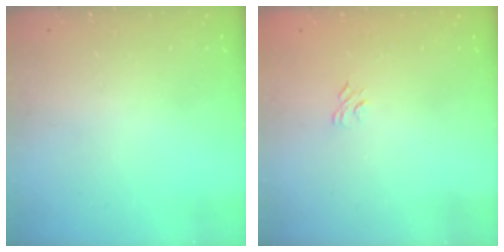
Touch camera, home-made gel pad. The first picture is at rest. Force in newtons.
{"total": 4.2, "press": 4.0, "slide": 1.1}